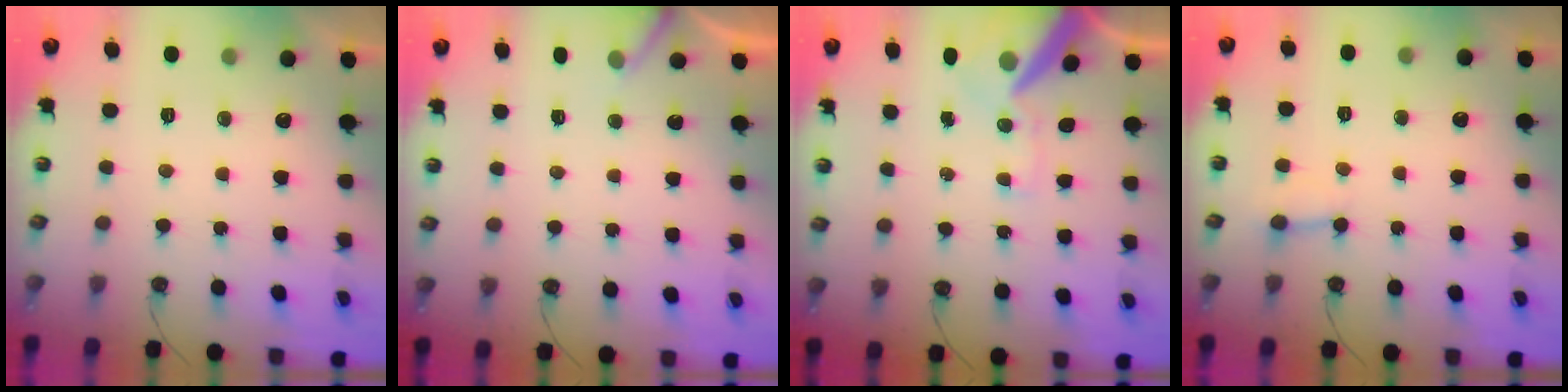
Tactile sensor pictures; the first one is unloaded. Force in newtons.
{"total": 3.1, "press": 3.1, "slide": 0.1}
{"total": 13.3, "press": 13.2, "slide": 2.1}
{"total": 2.8, "press": 2.8, "slide": 0.3}